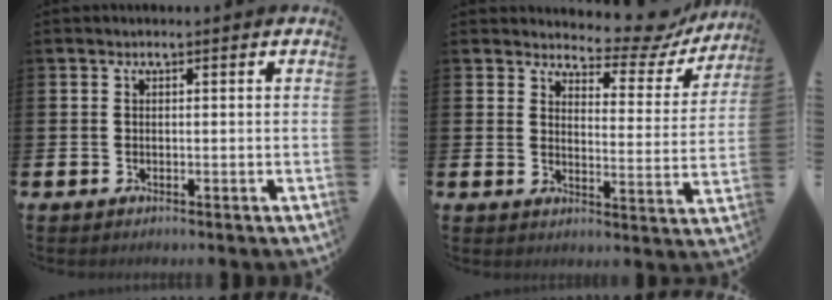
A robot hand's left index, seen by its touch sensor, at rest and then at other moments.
{"total": 5.8, "force": [5.3, 1.8, 1.4], "torque": [-0.028, -0.047, 0.084]}